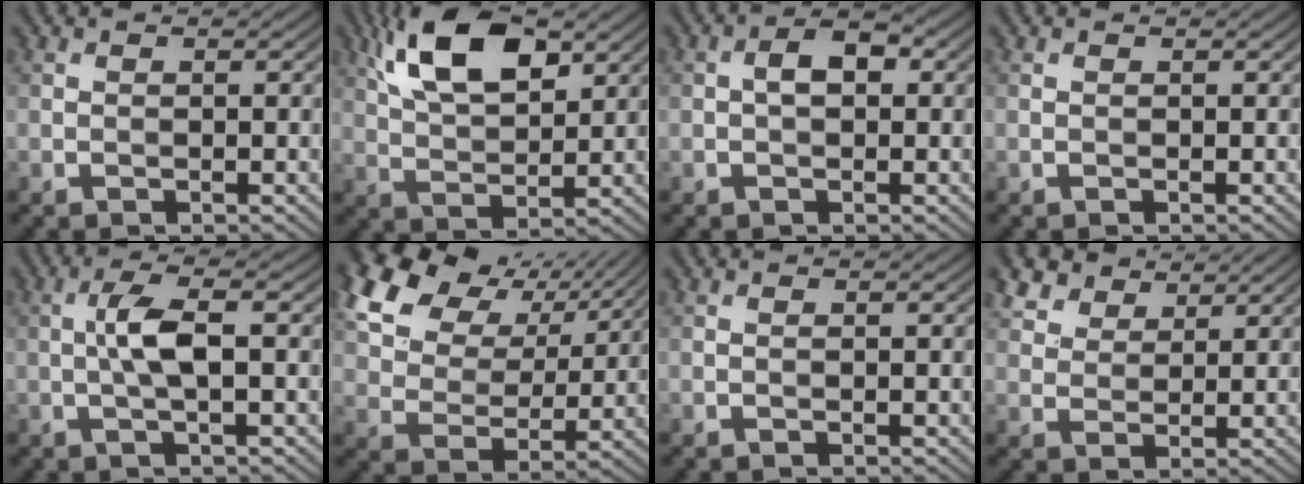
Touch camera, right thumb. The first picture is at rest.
{"total": 10.8, "force": [5.4, 4.7, 8.1], "torque": [-0.169, 0.013, 0.105]}
{"total": 3.3, "force": [0.3, 1.9, 2.6], "torque": [-0.045, 0.007, 0.000]}
{"total": 0.0}
{"total": 4.2, "force": [-0.1, 0.9, 4.2], "torque": [-0.084, 0.011, -0.006]}
{"total": 16.0, "force": [8.5, 10.2, 9.0], "torque": [-0.232, 0.036, 0.157]}
{"total": 0.0}
{"total": 6.0, "force": [4.5, 3.3, 2.3], "torque": [-0.070, -0.007, 0.099]}